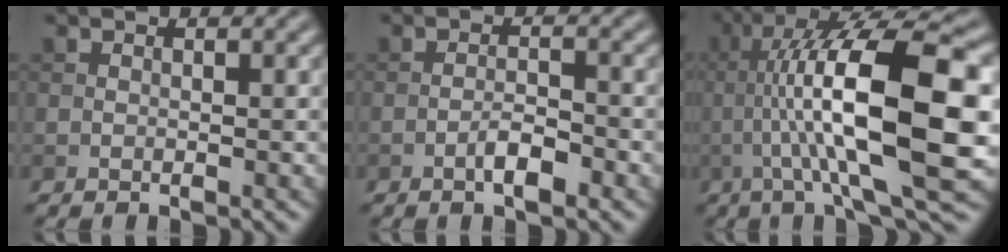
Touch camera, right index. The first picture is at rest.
{"total": 2.4, "force": [-1.3, 0.6, 1.9], "torque": [-0.034, 0.005, -0.025]}
{"total": 14.0, "force": [-0.7, 3.2, 13.6], "torque": [-0.219, 0.021, -0.014]}